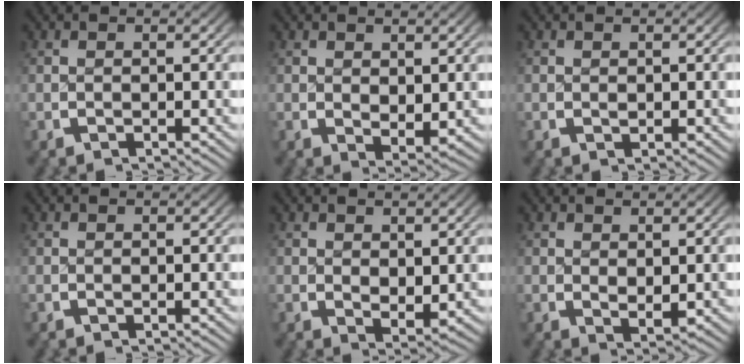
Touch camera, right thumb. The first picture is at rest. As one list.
[{"total": 1.9, "force": [0.8, 1.1, 1.4], "torque": [-0.020, -0.010, 0.021]}, {"total": 0.6, "force": [0.2, 0.3, 0.4], "torque": [-0.007, -0.004, 0.008]}, {"total": 0.0}, {"total": 2.0, "force": [0.8, 1.1, 1.5], "torque": [-0.022, -0.011, 0.021]}, {"total": 1.5, "force": [0.8, 0.7, 1.1], "torque": [-0.017, -0.008, 0.022]}]